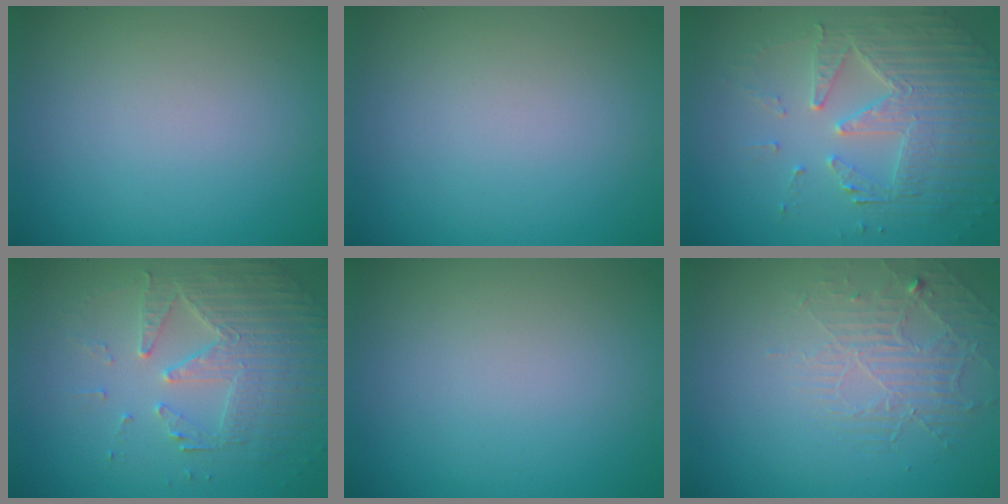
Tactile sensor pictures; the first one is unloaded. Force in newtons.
{"total": 0.0}
{"total": 4.9, "press": 4.4, "slide": 2.3}
{"total": 4.2, "press": 3.9, "slide": 1.6}
{"total": 0.0}
{"total": 2.2, "press": 1.4, "slide": 1.7}